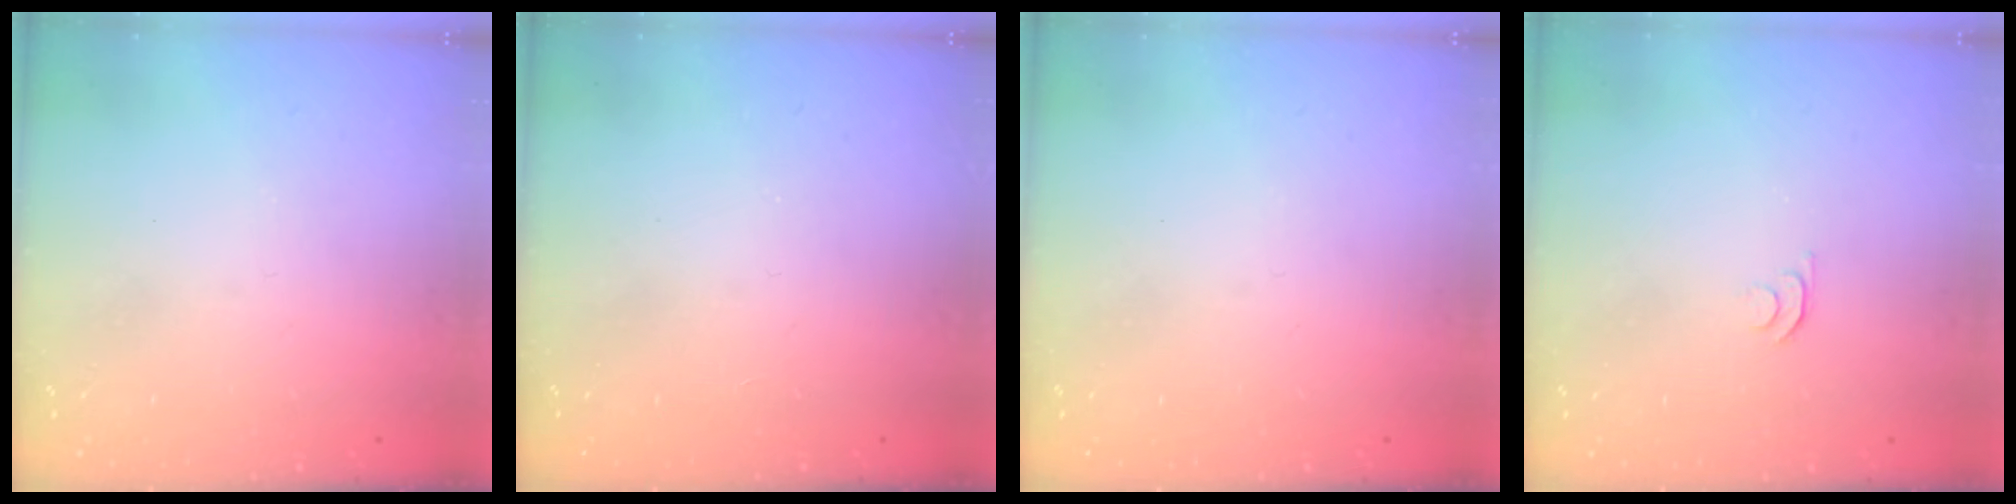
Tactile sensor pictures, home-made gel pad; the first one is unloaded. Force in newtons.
{"total": 2.8, "press": 2.8, "slide": 0.4}
{"total": 0.0}
{"total": 4.3, "press": 4.3, "slide": 0.7}